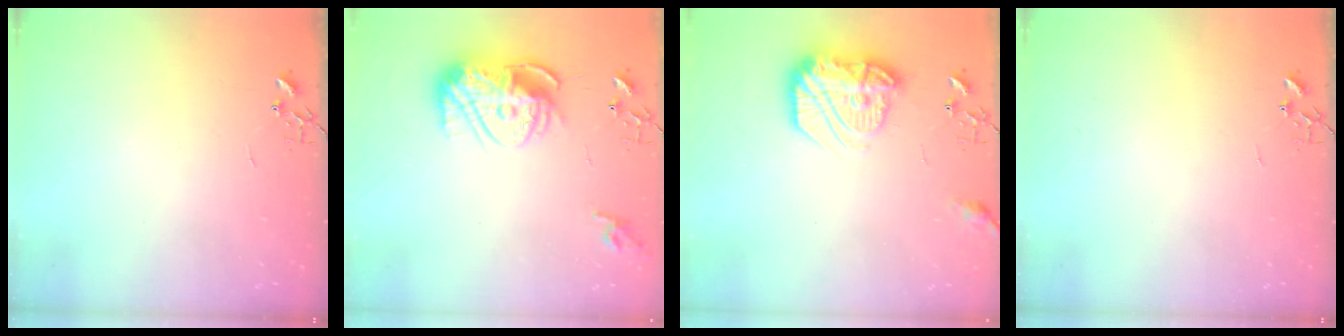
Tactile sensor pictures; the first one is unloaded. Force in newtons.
{"total": 15.3, "press": 15.3, "slide": 0.9}
{"total": 18.4, "press": 18.3, "slide": 1.4}
{"total": 0.0}